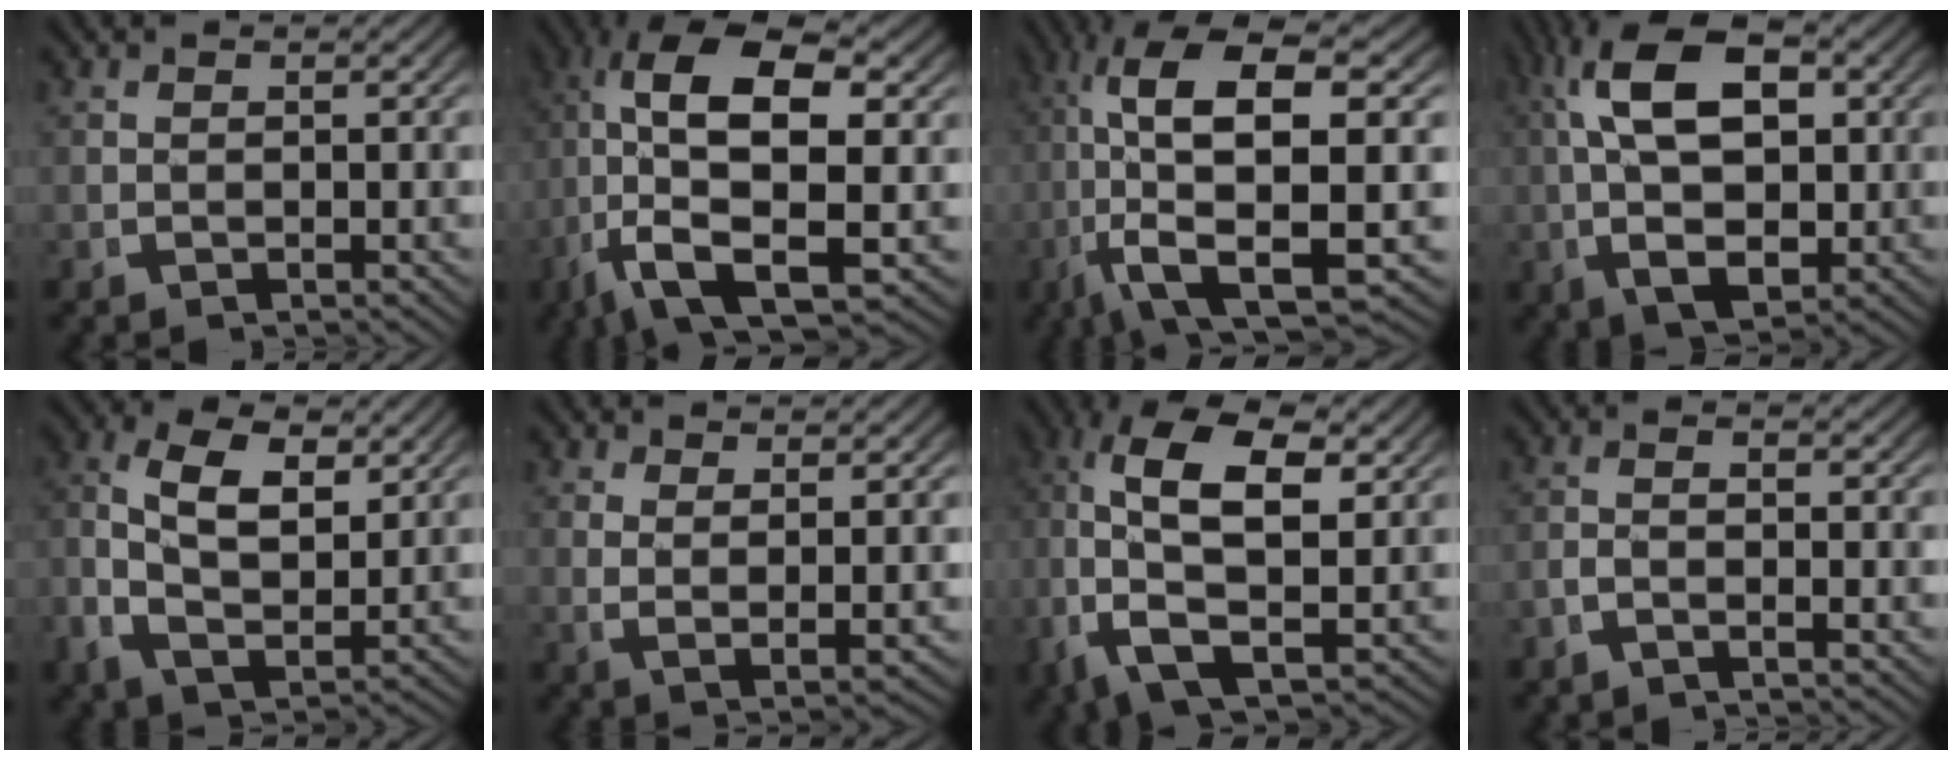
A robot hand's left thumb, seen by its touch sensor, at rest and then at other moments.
{"total": 12.7, "force": [-1.2, 6.9, 10.6], "torque": [-0.231, -0.063, 0.008]}
{"total": 13.8, "force": [-2.0, 6.8, 11.8], "torque": [-0.273, -0.064, 0.000]}
{"total": 11.9, "force": [1.5, 6.8, 9.7], "torque": [-0.194, -0.015, 0.034]}
{"total": 8.0, "force": [1.0, 5.0, 6.2], "torque": [-0.132, -0.023, 0.027]}
{"total": 3.2, "force": [1.3, 0.9, 2.8], "torque": [-0.058, -0.014, 0.036]}
{"total": 11.3, "force": [1.4, 6.6, 9.1], "torque": [-0.212, -0.043, 0.042]}
{"total": 1.7, "force": [-1.0, 0.3, 1.4], "torque": [-0.035, -0.001, -0.020]}